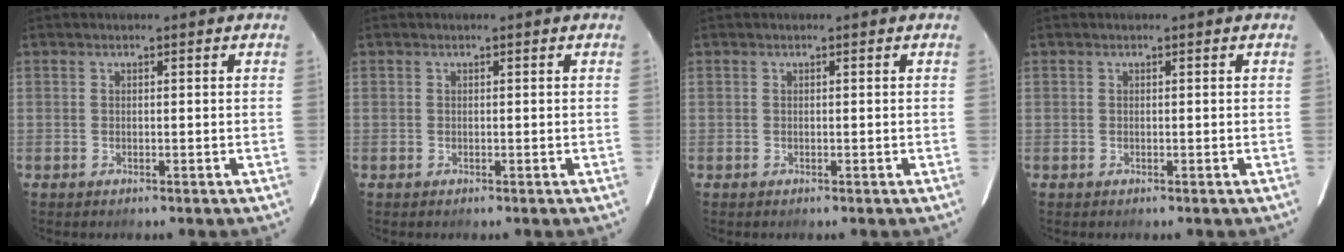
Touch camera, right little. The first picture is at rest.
{"total": 0.0}
{"total": 0.0}
{"total": 0.0}